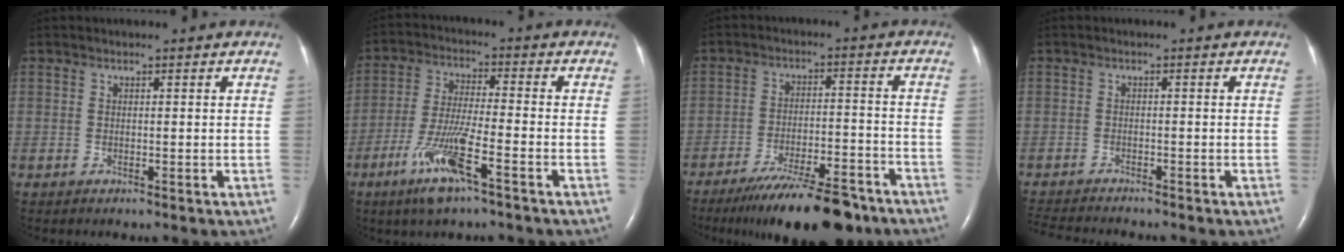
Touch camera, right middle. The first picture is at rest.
{"total": 9.7, "force": [-5.2, 0.6, 8.2], "torque": [-0.171, -0.015, -0.098]}
{"total": 15.1, "force": [-12.1, 2.9, 8.6], "torque": [-0.117, -0.009, -0.187]}
{"total": 7.0, "force": [-6.5, 0.4, 2.4], "torque": [-0.041, -0.019, -0.106]}